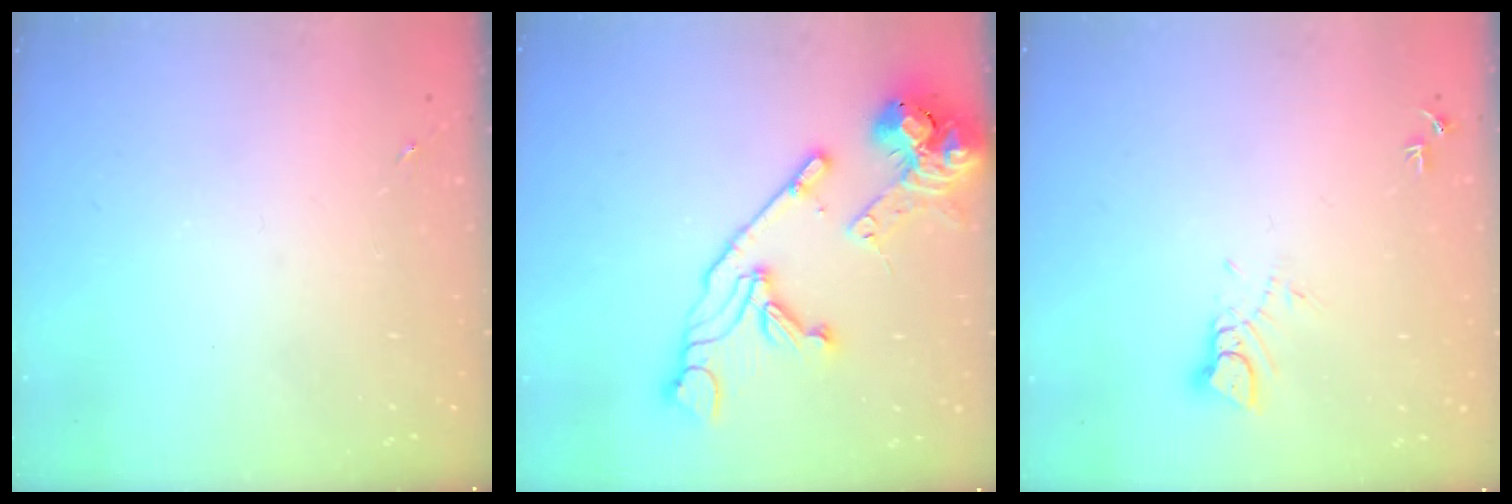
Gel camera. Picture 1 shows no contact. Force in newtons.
{"total": 18.4, "press": 18.2, "slide": 2.3}
{"total": 3.8, "press": 3.8, "slide": 0.2}